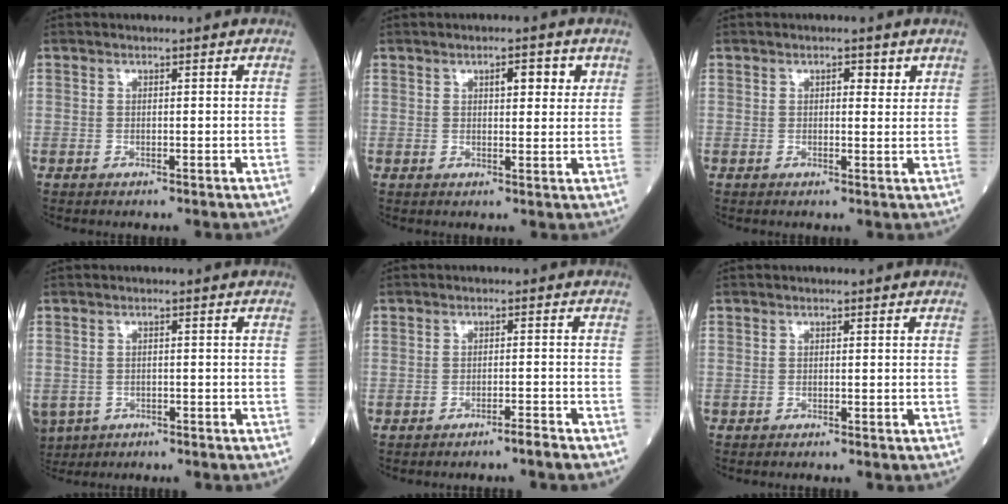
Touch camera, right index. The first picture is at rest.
{"total": 3.7, "force": [1.7, 1.3, 3.0], "torque": [-0.040, 0.003, 0.023]}
{"total": 1.9, "force": [1.0, 0.9, 1.3], "torque": [-0.012, 0.000, 0.011]}
{"total": 6.0, "force": [-4.0, 4.3, 1.4], "torque": [-0.036, -0.001, -0.062]}
{"total": 2.5, "force": [-2.2, -0.5, 1.1], "torque": [-0.017, 0.002, -0.032]}
{"total": 0.9, "force": [-0.8, 0.0, 0.3], "torque": [-0.001, 0.000, -0.012]}